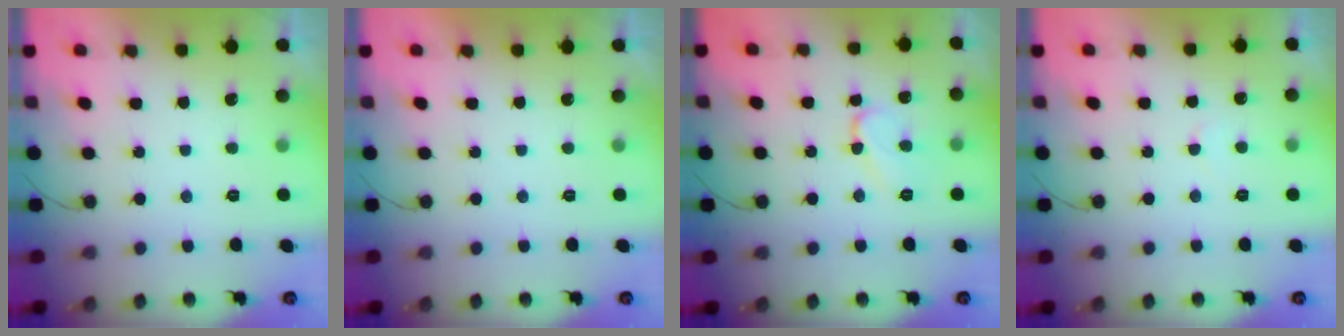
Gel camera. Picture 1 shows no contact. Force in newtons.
{"total": 1.7, "press": 1.6, "slide": 0.0}
{"total": 8.0, "press": 7.9, "slide": 1.0}
{"total": 2.4, "press": 2.4, "slide": 0.2}